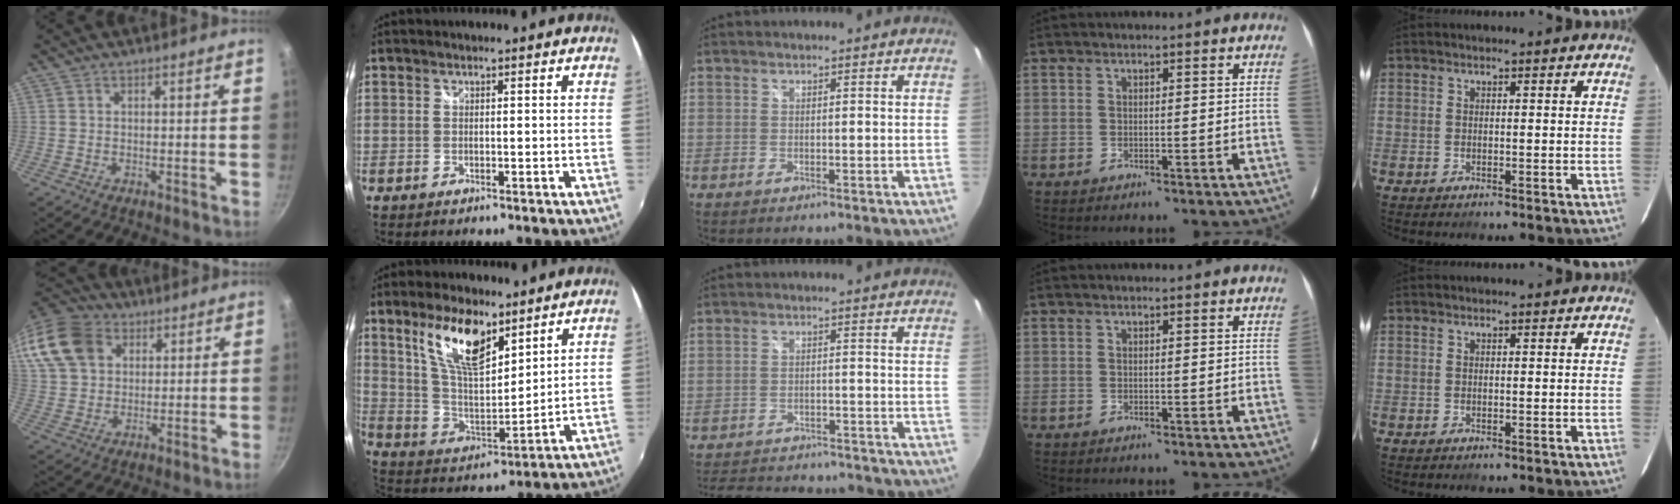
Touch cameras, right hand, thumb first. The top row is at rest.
{"thumb": {"total": 19.8, "force": [7.4, 15.1, 10.4], "torque": [-0.234, 0.026, 0.135]}, "index": {"total": 14.1, "force": [8.6, 5.6, 9.7], "torque": [-0.180, 0.001, 0.172]}, "middle": {"total": 18.5, "force": [-16.0, 6.3, 6.8], "torque": [-0.143, 0.013, -0.206]}}